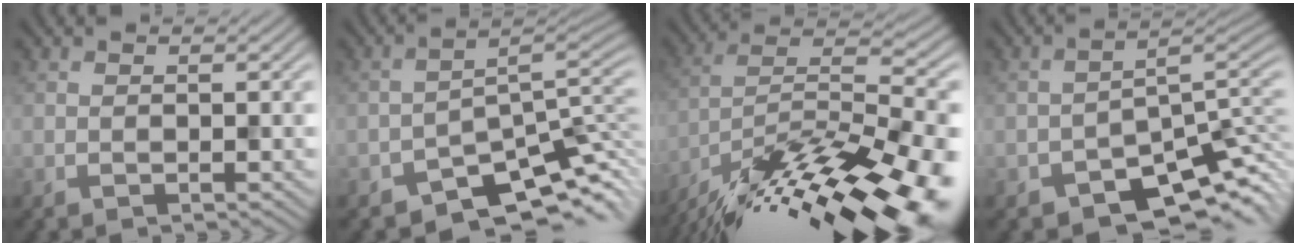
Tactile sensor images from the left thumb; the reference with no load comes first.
{"total": 7.7, "force": [-6.3, 2.4, 3.7], "torque": [-0.042, -0.010, -0.105]}
{"total": 17.8, "force": [-13.9, 4.2, 10.3], "torque": [-0.154, -0.005, -0.219]}
{"total": 7.3, "force": [-5.6, 2.9, 3.7], "torque": [-0.044, -0.018, -0.088]}